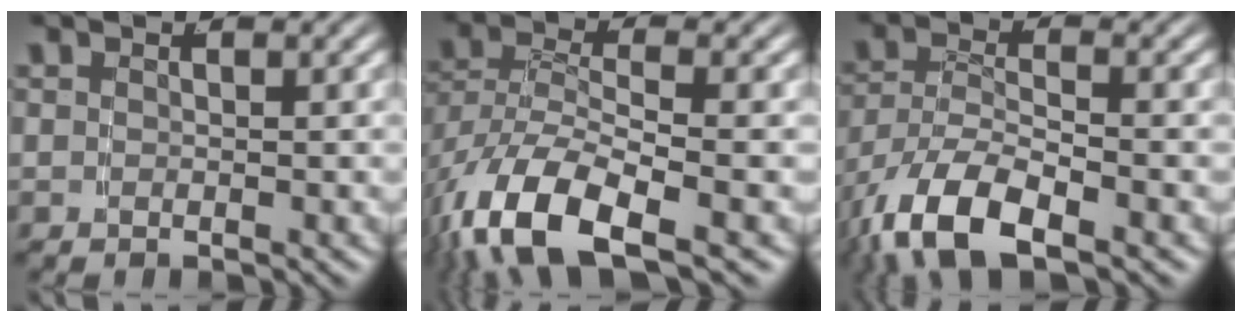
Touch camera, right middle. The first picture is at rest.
{"total": 8.4, "force": [-4.4, 3.6, 6.2], "torque": [-0.144, -0.055, -0.039]}
{"total": 6.9, "force": [-3.7, 3.4, 4.7], "torque": [-0.115, -0.045, -0.040]}